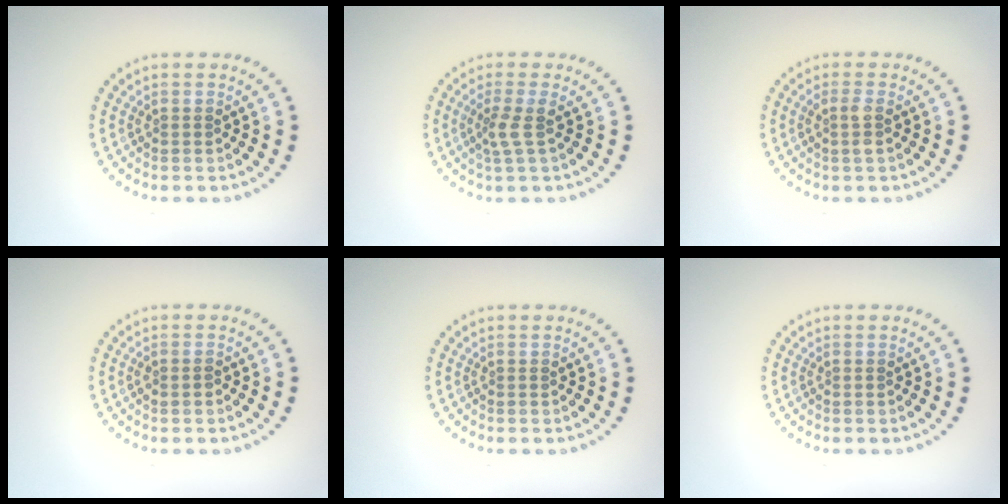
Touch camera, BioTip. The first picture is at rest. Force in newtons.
{"total": 1.9, "press": 1.5, "slide": 1.3}
{"total": 1.5, "press": 1.3, "slide": 0.6}
{"total": 0.8, "press": 0.7, "slide": 0.2}
{"total": 0.0}
{"total": 0.0}